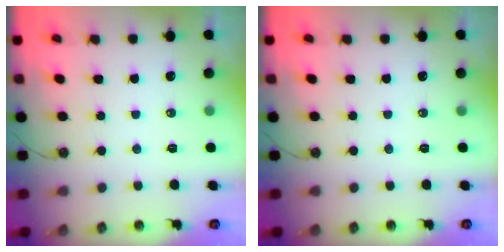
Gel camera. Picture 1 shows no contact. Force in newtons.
{"total": 0.0}